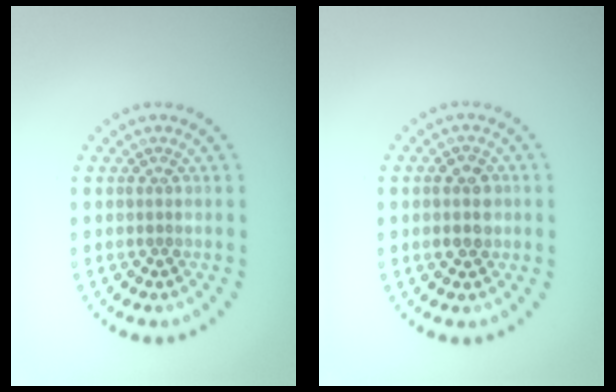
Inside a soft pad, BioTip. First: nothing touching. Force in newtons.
{"total": 2.7, "press": 2.7, "slide": 0.1}